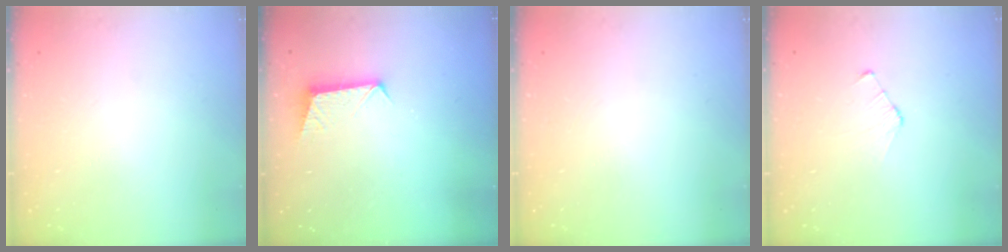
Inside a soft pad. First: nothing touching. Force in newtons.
{"total": 7.1, "press": 7.1, "slide": 0.3}
{"total": 0.0}
{"total": 5.0, "press": 5.0, "slide": 0.5}